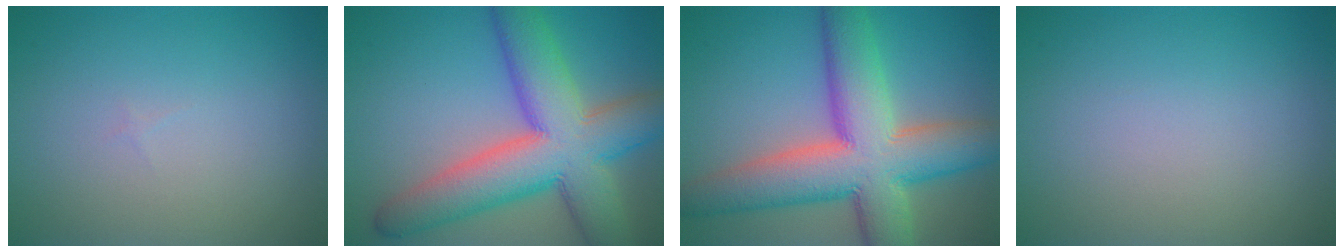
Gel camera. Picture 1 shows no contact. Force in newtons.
{"total": 11.9, "press": 11.9, "slide": 0.4}
{"total": 12.2, "press": 12.2, "slide": 0.7}
{"total": 0.0}